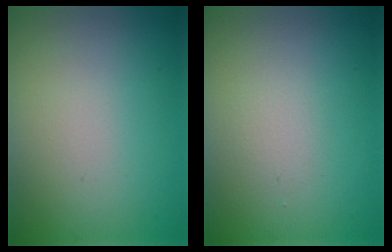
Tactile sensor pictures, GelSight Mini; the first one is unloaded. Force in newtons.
{"total": 1.0, "press": 1.0, "slide": 0.1}